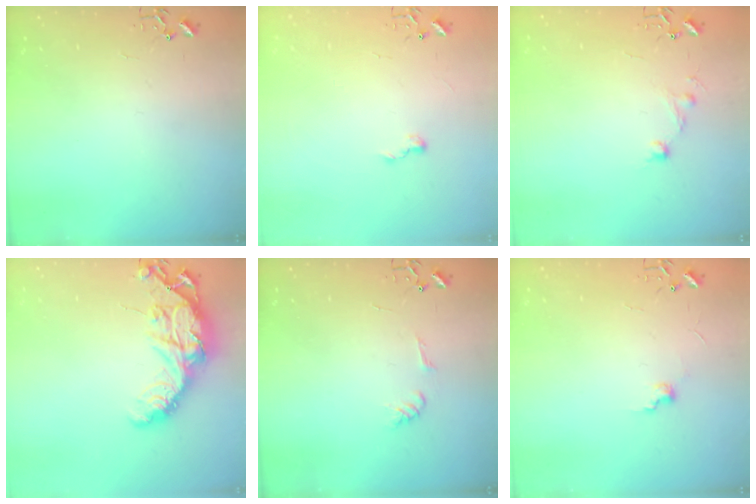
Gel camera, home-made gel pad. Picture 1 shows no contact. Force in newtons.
{"total": 5.7, "press": 5.6, "slide": 0.7}
{"total": 9.6, "press": 9.6, "slide": 0.8}
{"total": 17.0, "press": 17.0, "slide": 1.3}
{"total": 5.9, "press": 5.9, "slide": 0.6}
{"total": 5.9, "press": 5.9, "slide": 0.7}